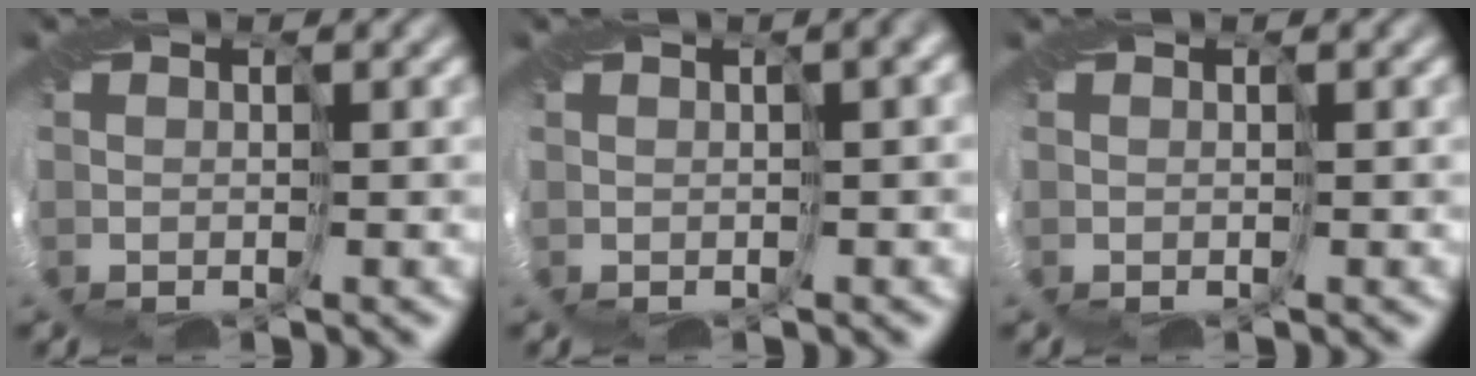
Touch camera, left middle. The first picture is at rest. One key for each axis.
{"total": 3.8, "fx": 1.2, "fy": 1.6, "fz": 3.2, "tx": -0.022, "ty": 0.027, "tz": 0.007}
{"total": 0.0}